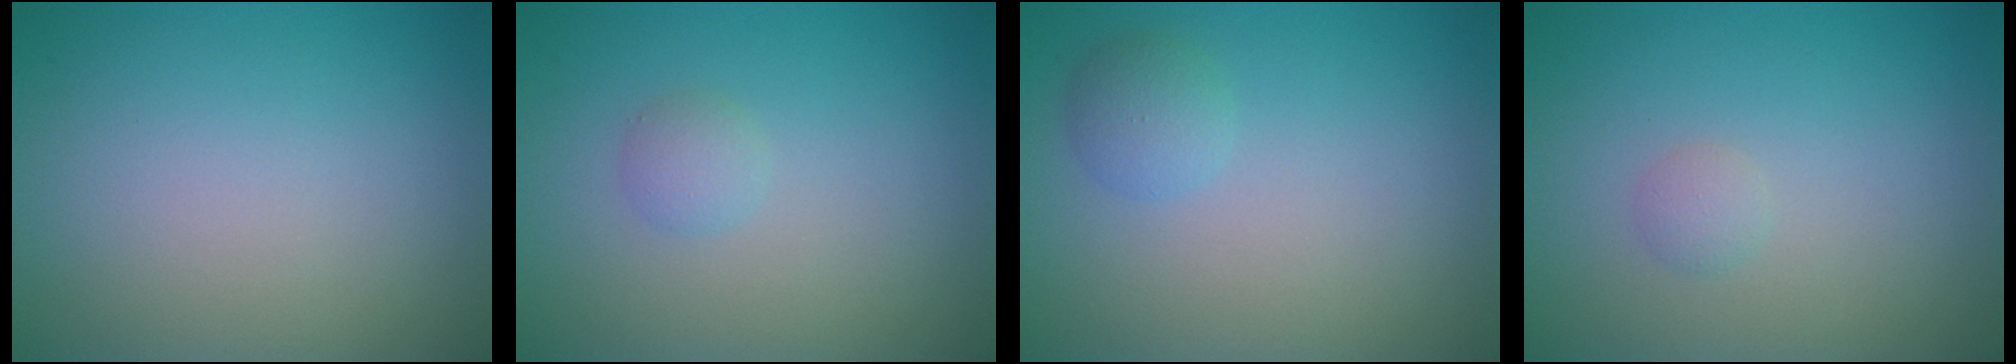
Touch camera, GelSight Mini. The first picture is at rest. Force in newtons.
{"total": 1.1, "press": 1.1, "slide": 0.0}
{"total": 1.6, "press": 1.6, "slide": 0.1}
{"total": 0.8, "press": 0.8, "slide": 0.1}